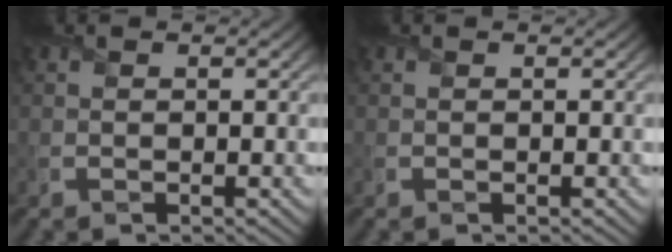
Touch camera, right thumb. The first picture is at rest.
{"total": 0.0}